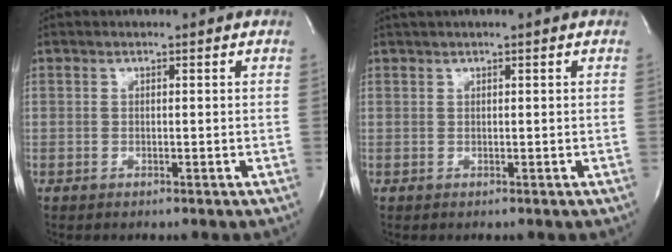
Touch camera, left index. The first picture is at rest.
{"total": 0.7, "force": [0.3, -0.2, 0.6], "torque": [-0.015, 0.011, 0.011]}